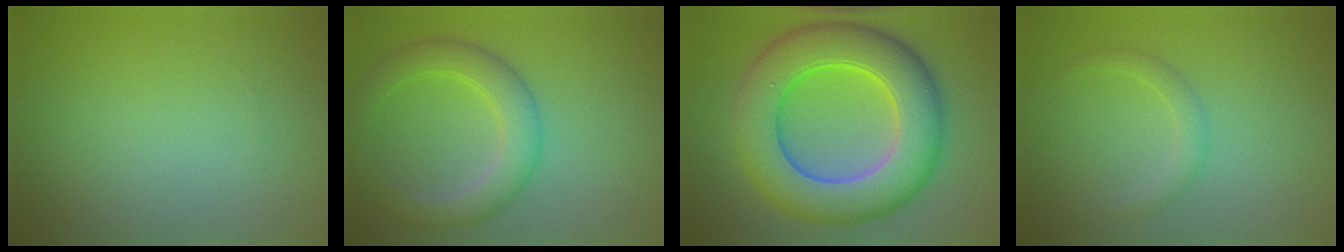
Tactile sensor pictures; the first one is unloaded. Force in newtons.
{"total": 4.4, "press": 4.4, "slide": 0.0}
{"total": 11.8, "press": 11.8, "slide": 0.3}
{"total": 1.4, "press": 1.4, "slide": 0.0}